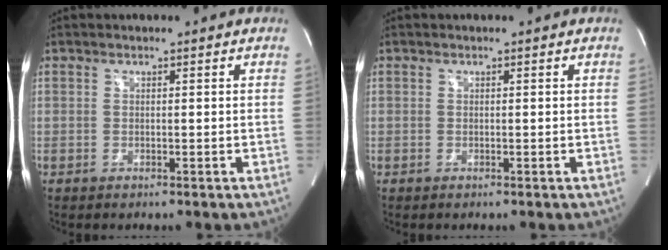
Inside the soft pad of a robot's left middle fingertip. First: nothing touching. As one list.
[{"total": 0.0}]